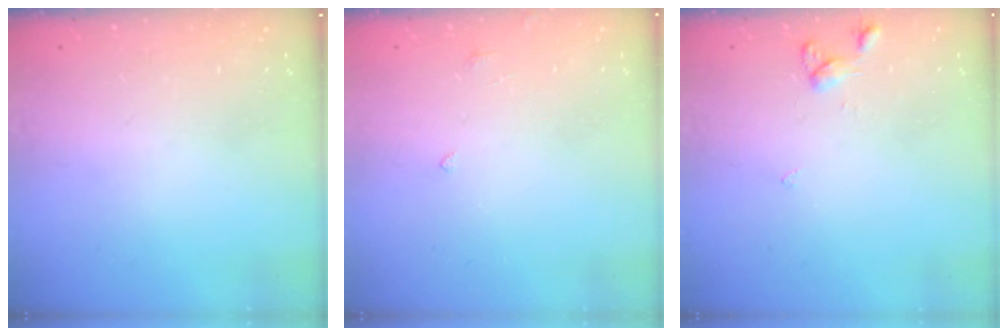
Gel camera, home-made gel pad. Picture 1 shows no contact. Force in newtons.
{"total": 0.0}
{"total": 4.6, "press": 4.6, "slide": 0.4}